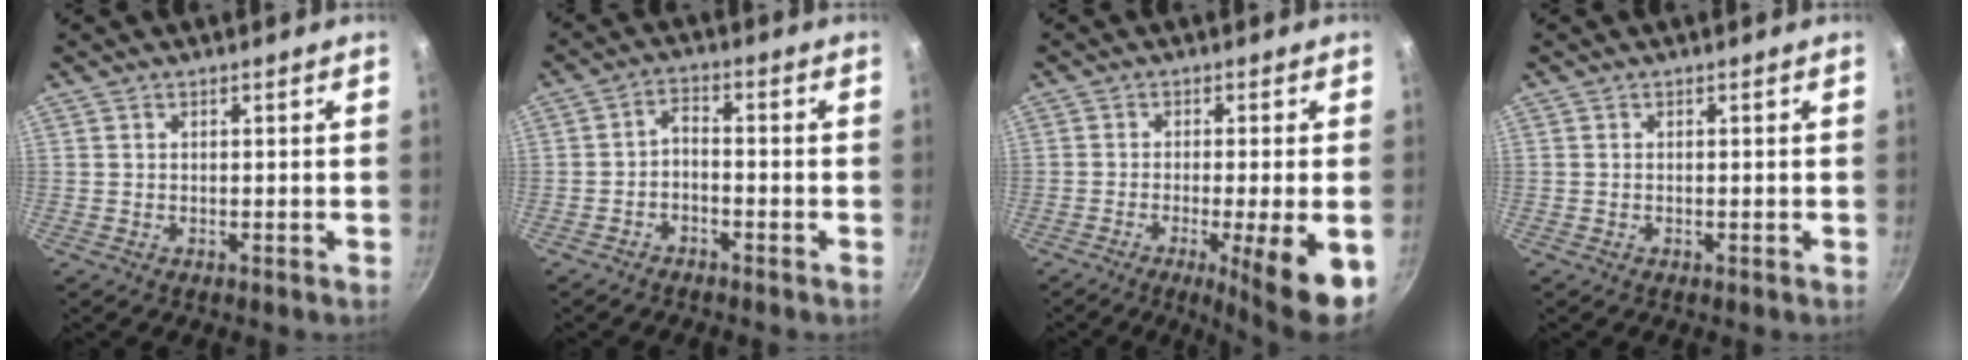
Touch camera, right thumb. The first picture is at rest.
{"total": 3.2, "force": [-2.2, 1.4, 1.8], "torque": [-0.033, 0.030, -0.041]}
{"total": 11.0, "force": [-3.8, 1.2, 10.3], "torque": [-0.147, 0.001, -0.054]}
{"total": 0.0}